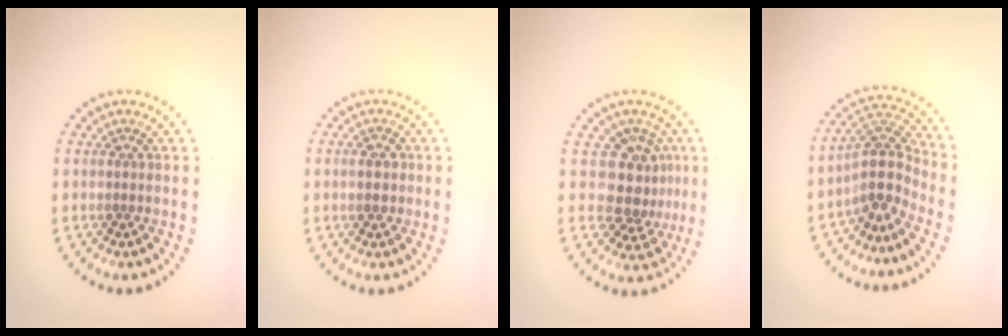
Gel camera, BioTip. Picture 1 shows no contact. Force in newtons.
{"total": 2.2, "press": 2.2, "slide": 0.1}
{"total": 4.1, "press": 3.4, "slide": 2.3}
{"total": 3.8, "press": 2.8, "slide": 2.6}